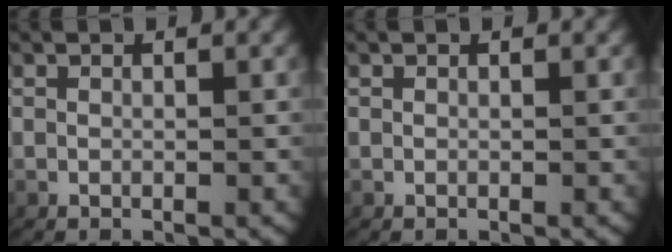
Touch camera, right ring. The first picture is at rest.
{"total": 0.0}